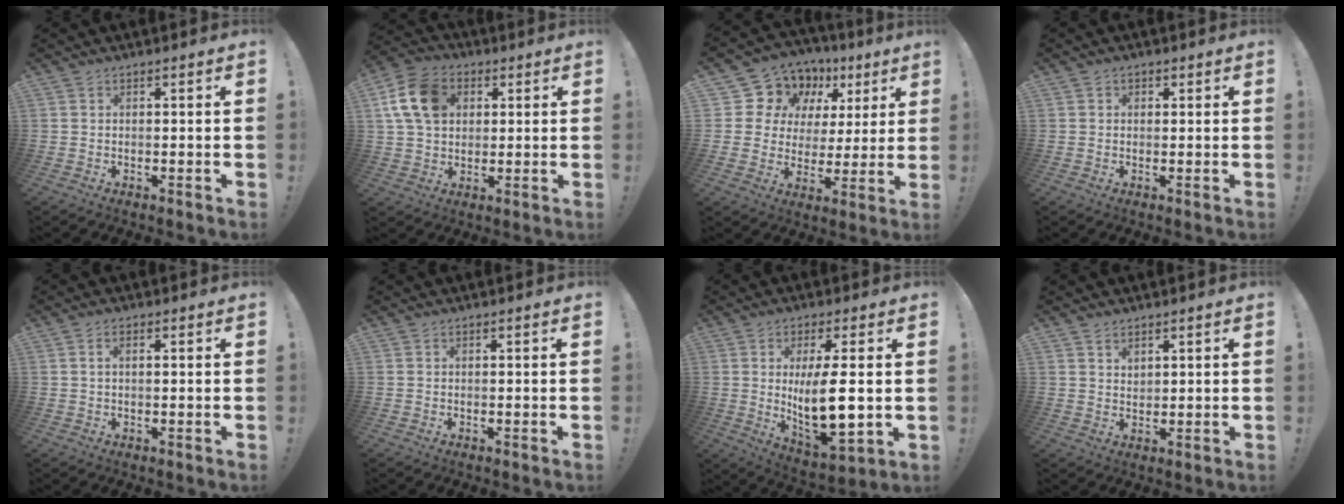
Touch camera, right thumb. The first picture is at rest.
{"total": 13.9, "force": [4.1, 10.6, 8.0], "torque": [-0.138, 0.003, 0.086]}
{"total": 11.7, "force": [7.0, 8.9, 3.1], "torque": [-0.058, -0.055, 0.144]}
{"total": 1.0, "force": [0.4, 0.9, 0.3], "torque": [0.010, -0.003, 0.004]}
{"total": 1.5, "force": [0.4, 0.7, 1.3], "torque": [-0.021, 0.000, 0.004]}
{"total": 0.0}
{"total": 13.8, "force": [1.3, 5.1, 12.8], "torque": [-0.225, -0.025, 0.017]}
{"total": 2.5, "force": [2.1, 1.2, 0.6], "torque": [0.008, -0.021, 0.034]}